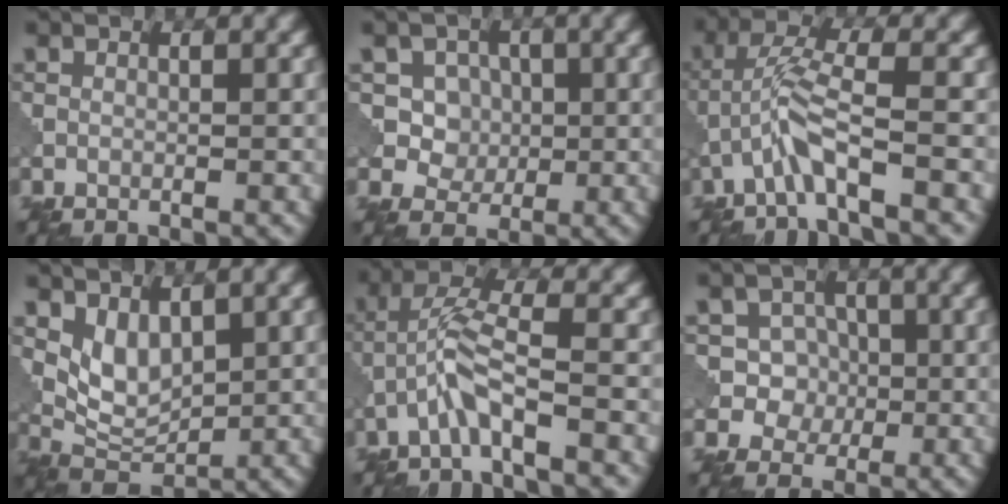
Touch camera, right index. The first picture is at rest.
{"total": 5.1, "force": [1.3, 4.5, 1.9], "torque": [-0.029, 0.003, 0.021]}
{"total": 3.8, "force": [-2.0, 0.3, 3.2], "torque": [-0.069, 0.016, -0.042]}
{"total": 3.6, "force": [1.5, 2.1, 2.6], "torque": [-0.049, -0.011, 0.038]}
{"total": 3.9, "force": [-2.0, 0.4, 3.3], "torque": [-0.070, 0.016, -0.044]}
{"total": 5.1, "force": [-0.2, 4.9, 1.5], "torque": [-0.013, 0.022, -0.024]}